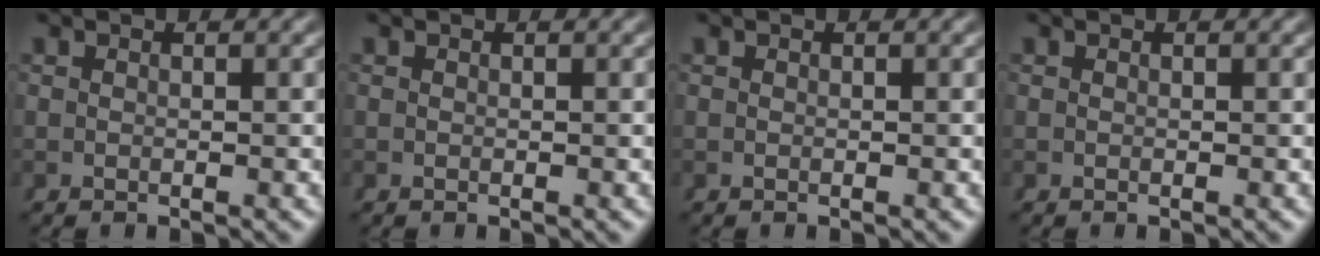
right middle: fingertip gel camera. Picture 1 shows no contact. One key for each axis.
{"total": 0.0}
{"total": 0.0}
{"total": 0.0}